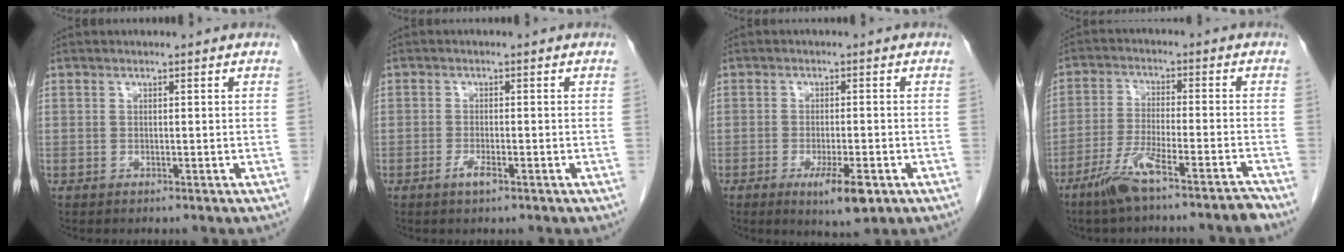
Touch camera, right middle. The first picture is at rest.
{"total": 1.1, "force": [-0.7, 0.2, 0.9], "torque": [-0.021, -0.002, -0.015]}
{"total": 5.1, "force": [-2.4, 1.0, 4.4], "torque": [-0.073, -0.010, -0.032]}
{"total": 8.9, "force": [-6.9, 0.0, 5.6], "torque": [-0.102, -0.010, -0.123]}